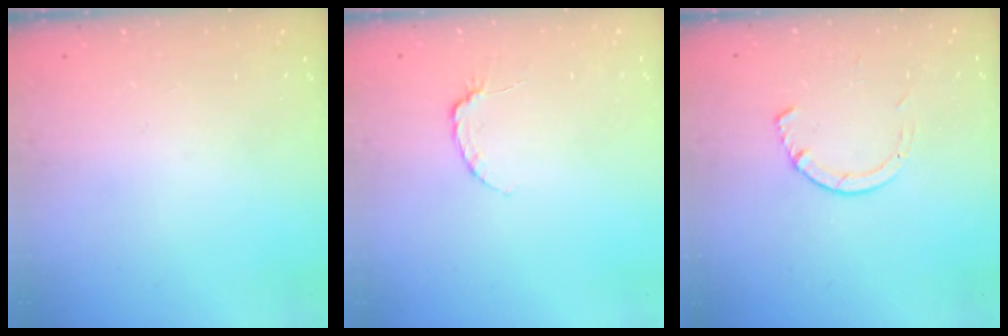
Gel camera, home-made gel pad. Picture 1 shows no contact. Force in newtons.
{"total": 3.7, "press": 3.6, "slide": 0.5}
{"total": 3.2, "press": 3.2, "slide": 0.4}